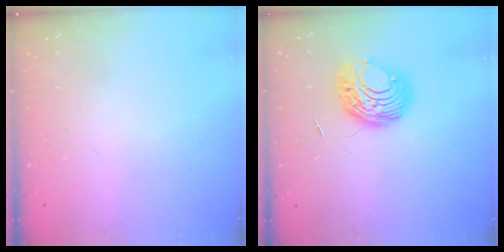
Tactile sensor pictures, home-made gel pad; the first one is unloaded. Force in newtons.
{"total": 8.8, "press": 8.8, "slide": 0.6}